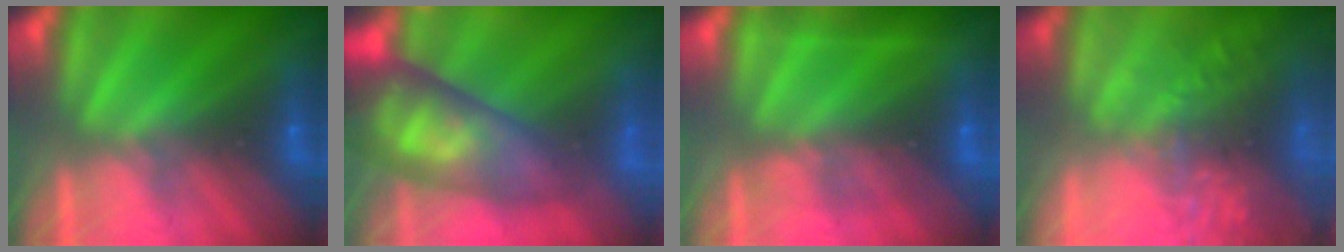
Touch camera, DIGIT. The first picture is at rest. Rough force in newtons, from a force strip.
{"total": 8.8}
{"total": 2.2}
{"total": 5.7}